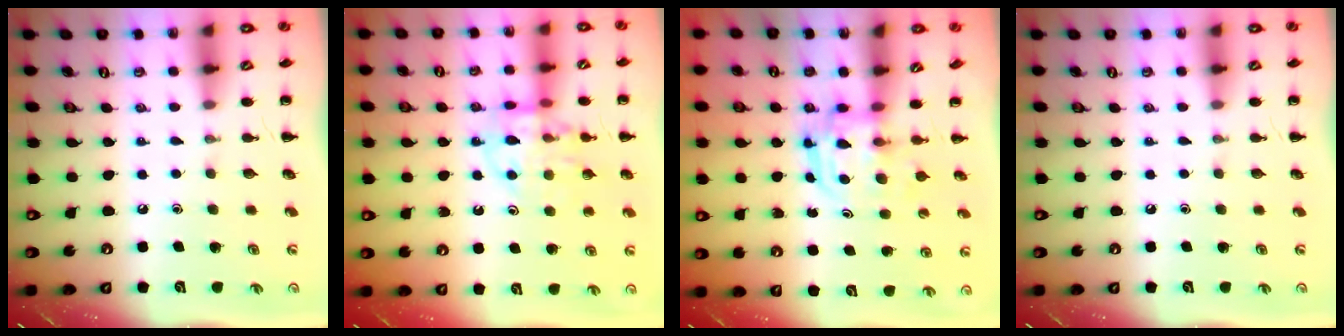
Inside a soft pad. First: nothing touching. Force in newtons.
{"total": 13.6, "press": 13.5, "slide": 1.7}
{"total": 2.9, "press": 2.9, "slide": 0.3}
{"total": 0.0}